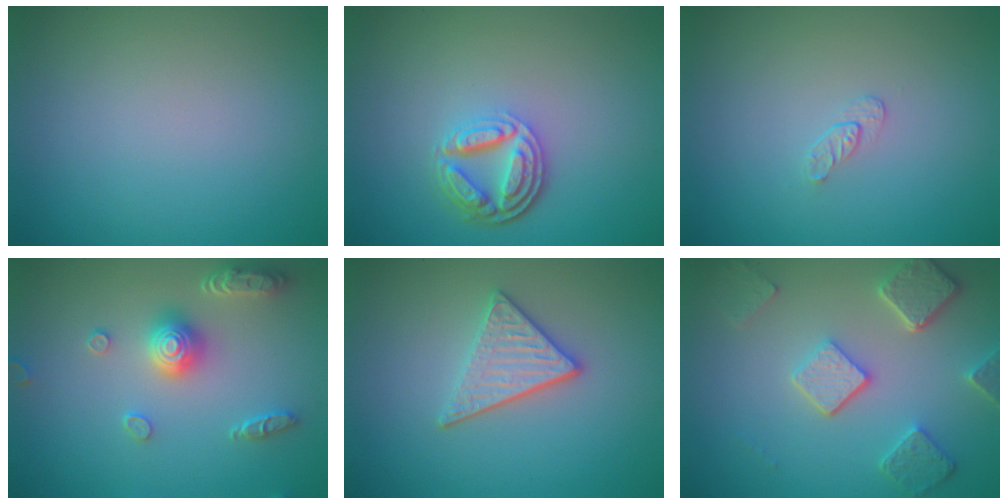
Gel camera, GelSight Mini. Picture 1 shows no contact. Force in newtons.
{"total": 4.4, "press": 3.4, "slide": 2.8}
{"total": 0.8, "press": 0.5, "slide": 0.7}
{"total": 4.1, "press": 3.7, "slide": 1.8}
{"total": 3.2, "press": 2.9, "slide": 1.4}
{"total": 5.0, "press": 3.9, "slide": 3.1}